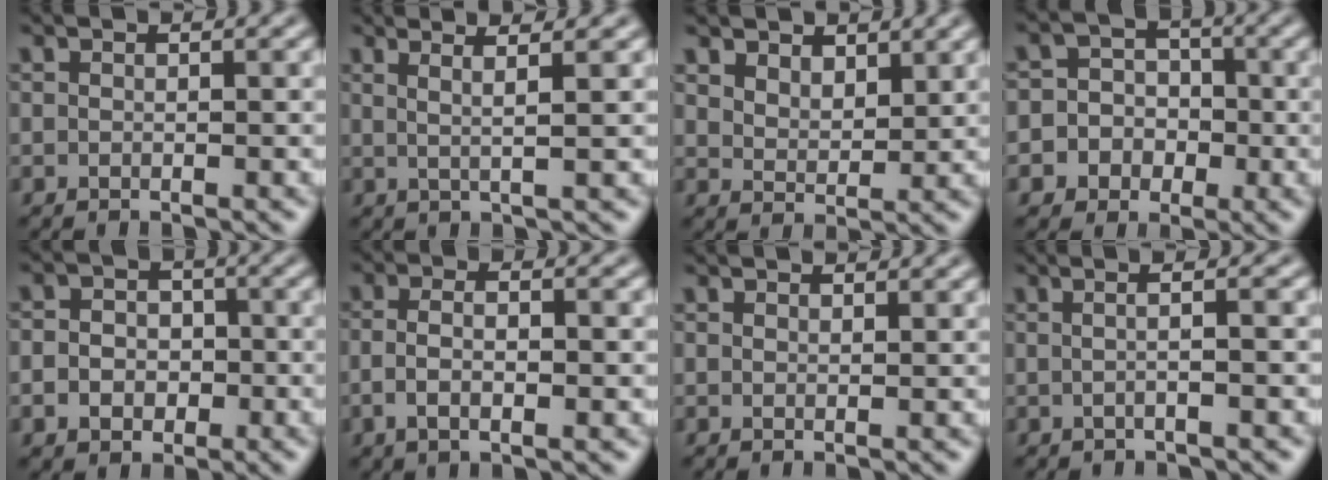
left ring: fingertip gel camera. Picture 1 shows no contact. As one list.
[{"total": 3.5, "force": [2.0, 0.9, 2.7], "torque": [-0.037, 0.010, 0.001]}, {"total": 3.5, "force": [2.8, 1.7, 1.2], "torque": [-0.033, -0.006, 0.049]}, {"total": 6.1, "force": [-1.8, 5.8, 1.0], "torque": [0.001, 0.014, -0.057]}, {"total": 3.8, "force": [-0.7, 3.3, 1.9], "torque": [-0.019, -0.001, -0.021]}, {"total": 3.5, "force": [-0.5, 1.3, 3.2], "torque": [-0.070, -0.002, -0.014]}, {"total": 0.9, "force": [0.8, 0.2, 0.0], "torque": [-0.002, 0.001, 0.014]}, {"total": 3.8, "force": [0.8, 1.6, 3.3], "torque": [-0.023, 0.010, -0.022]}]